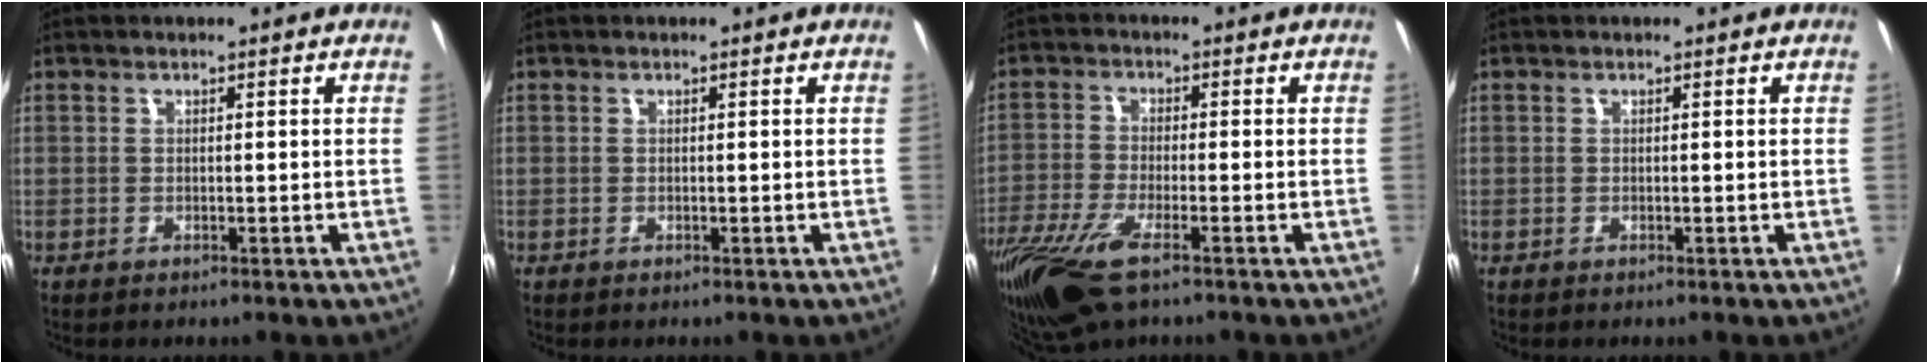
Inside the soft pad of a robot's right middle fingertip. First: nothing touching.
{"total": 0.0}
{"total": 13.4, "force": [-8.5, 3.9, 9.5], "torque": [-0.216, -0.052, -0.165]}
{"total": 0.0}